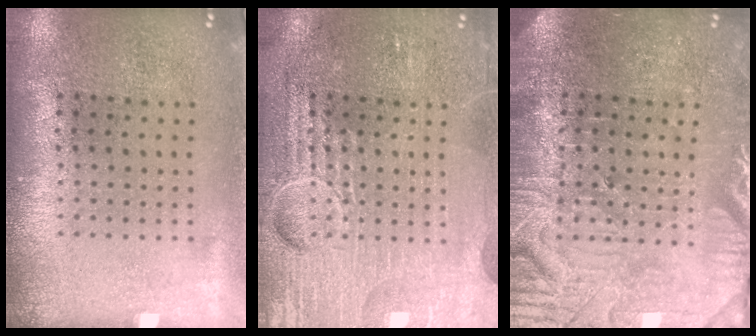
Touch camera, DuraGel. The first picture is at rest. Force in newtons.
{"total": 4.2, "press": 4.2, "slide": 0.4}
{"total": 4.0, "press": 3.9, "slide": 1.0}